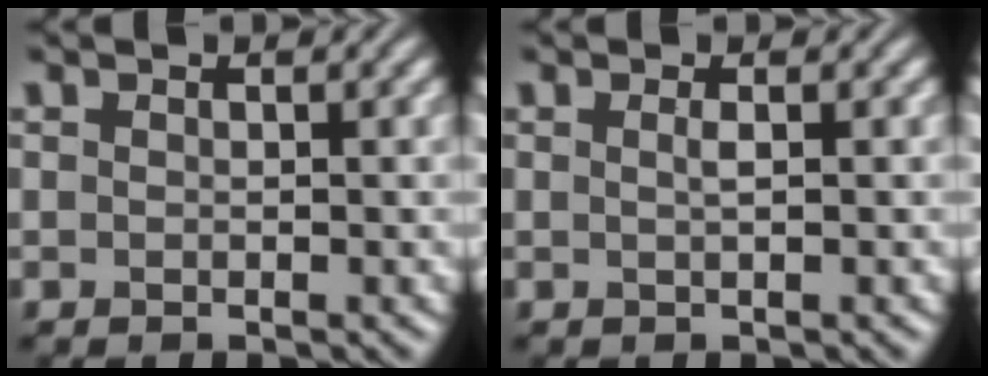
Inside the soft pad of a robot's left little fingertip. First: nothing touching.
{"total": 0.9, "force": [0.1, 0.3, 0.8], "torque": [-0.012, 0.004, 0.000]}